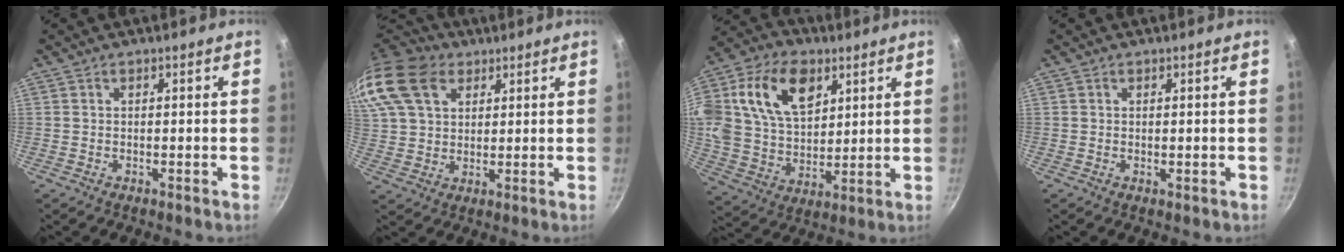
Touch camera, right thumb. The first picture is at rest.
{"total": 21.4, "force": [10.7, 14.7, 11.3], "torque": [-0.259, 0.028, 0.202]}
{"total": 22.4, "force": [8.8, 14.7, 14.4], "torque": [-0.269, -0.002, 0.159]}
{"total": 0.5, "force": [0.1, 0.2, 0.5], "torque": [-0.007, -0.002, 0.002]}